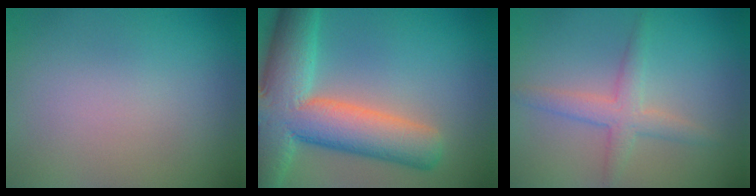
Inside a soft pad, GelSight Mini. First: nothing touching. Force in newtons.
{"total": 12.0, "press": 12.0, "slide": 0.7}
{"total": 2.7, "press": 2.7, "slide": 0.1}